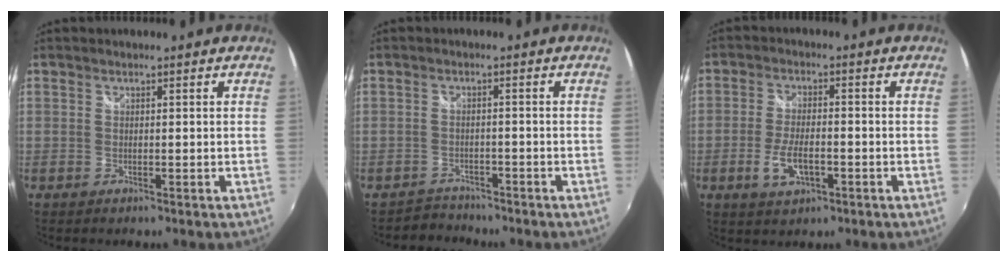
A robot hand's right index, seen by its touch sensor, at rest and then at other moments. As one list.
[{"total": 3.3, "force": [-2.7, 1.8, -0.7], "torque": [0.003, 0.012, -0.050]}, {"total": 6.4, "force": [-2.4, 2.7, 5.3], "torque": [-0.114, -0.005, -0.041]}]